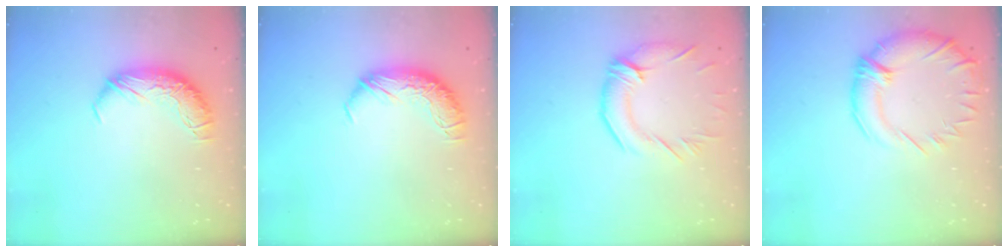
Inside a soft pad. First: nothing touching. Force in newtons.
{"total": 0.0}
{"total": 2.9, "press": 2.5, "slide": 1.5}
{"total": 5.2, "press": 3.3, "slide": 4.0}